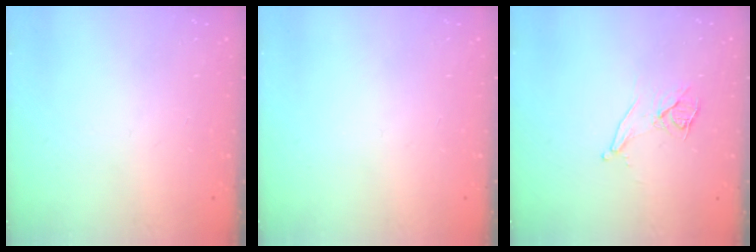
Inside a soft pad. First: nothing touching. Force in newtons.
{"total": 0.0}
{"total": 8.5, "press": 7.8, "slide": 3.3}